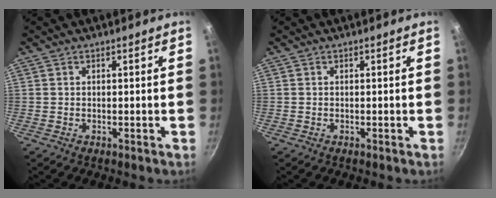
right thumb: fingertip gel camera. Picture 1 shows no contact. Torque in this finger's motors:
{"motor_torque": [-0.20, -0.21, -0.25, 0.12, 0.00]}